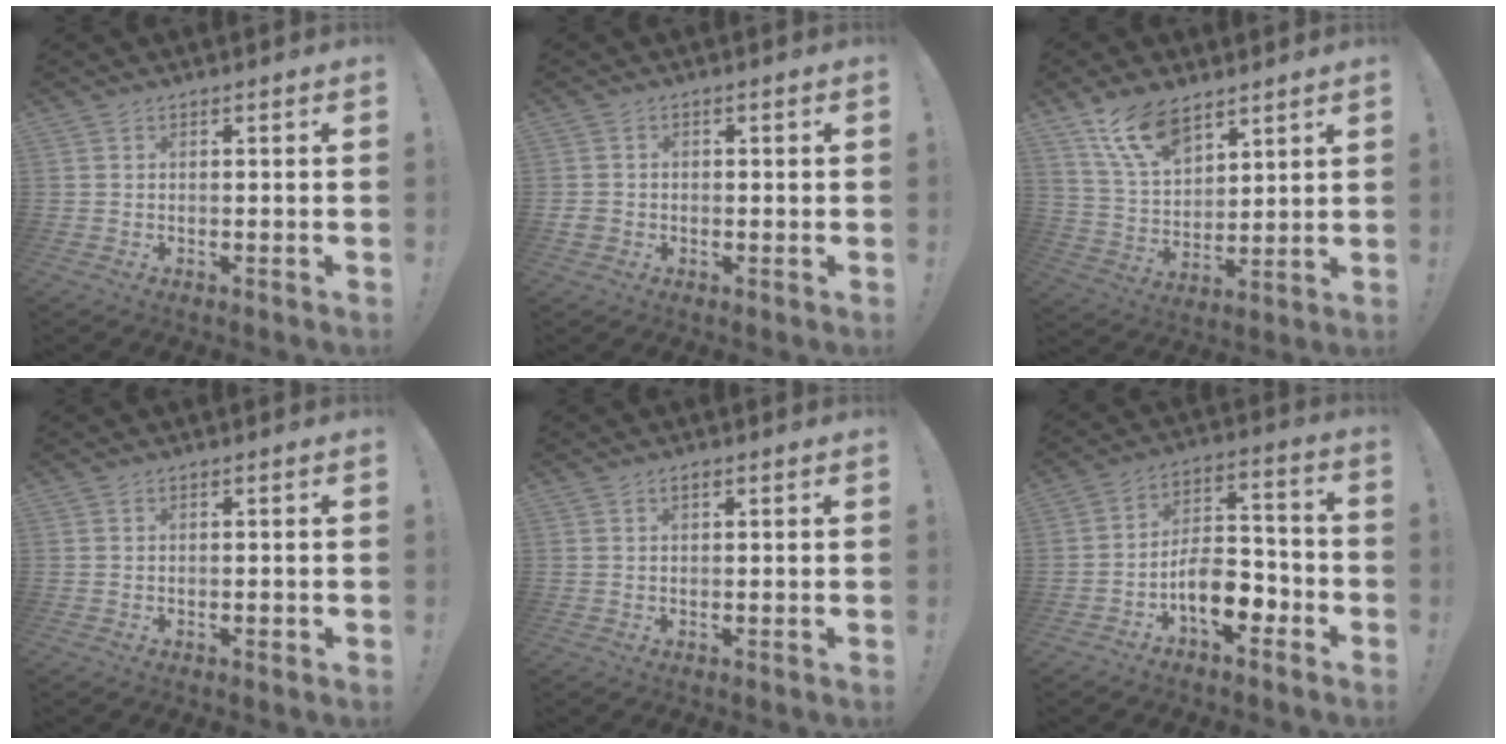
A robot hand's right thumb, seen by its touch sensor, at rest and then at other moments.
{"total": 2.7, "force": [-0.2, 2.5, 1.1], "torque": [-0.015, 0.003, -0.001]}
{"total": 13.0, "force": [9.4, 6.0, 6.7], "torque": [-0.132, -0.046, 0.180]}
{"total": 0.7, "force": [-0.3, 0.2, 0.6], "torque": [-0.004, -0.002, -0.006]}
{"total": 1.1, "force": [0.7, 0.5, 0.7], "torque": [-0.016, 0.000, 0.013]}
{"total": 11.3, "force": [-5.9, 6.2, 7.3], "torque": [-0.117, 0.038, -0.100]}